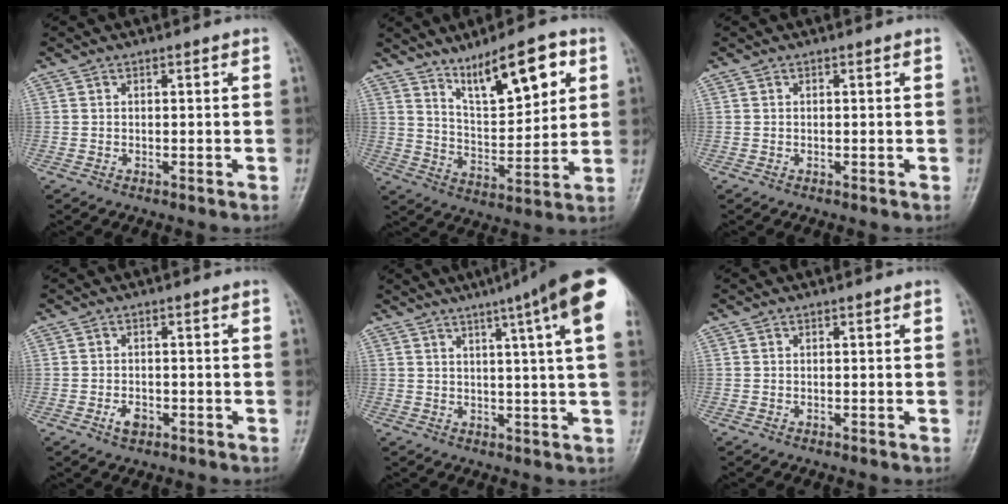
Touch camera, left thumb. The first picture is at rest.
{"total": 13.6, "force": [7.4, 4.9, 10.4], "torque": [-0.140, -0.037, 0.131]}
{"total": 0.0}
{"total": 2.5, "force": [-1.1, 1.6, 1.6], "torque": [-0.026, 0.003, -0.019]}
{"total": 17.1, "force": [9.1, 1.0, 14.5], "torque": [-0.196, -0.007, 0.100]}
{"total": 0.0}